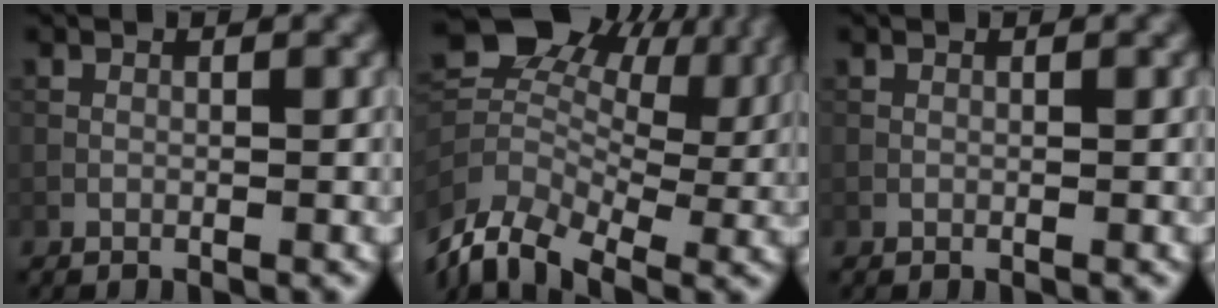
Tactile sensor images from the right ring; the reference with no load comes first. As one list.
[{"total": 9.1, "force": [-0.4, 6.3, 6.6], "torque": [-0.149, 0.015, -0.020]}, {"total": 0.0}]